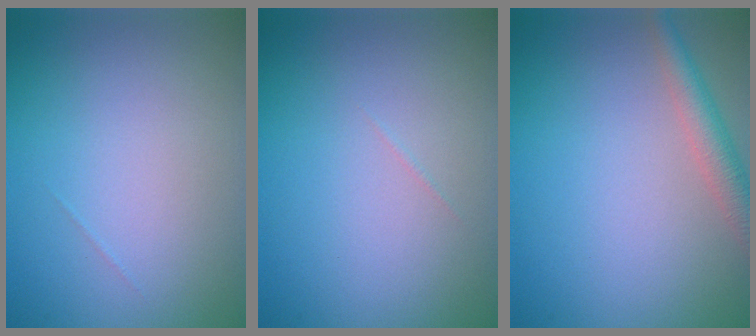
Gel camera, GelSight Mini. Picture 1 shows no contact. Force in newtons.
{"total": 0.0}
{"total": 3.0, "press": 2.9, "slide": 0.1}